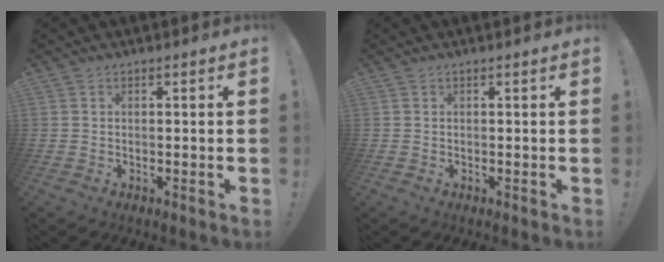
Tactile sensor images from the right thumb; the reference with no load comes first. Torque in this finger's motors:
{"motor_torque": [-0.29, -0.43, 0.13, -0.03, 0.06]}